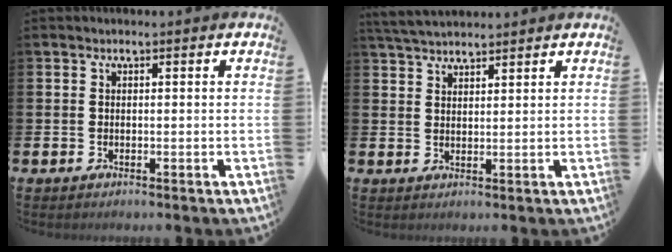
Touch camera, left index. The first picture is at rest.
{"total": 3.8, "force": [3.7, 0.6, 0.8], "torque": [-0.021, -0.013, 0.069]}